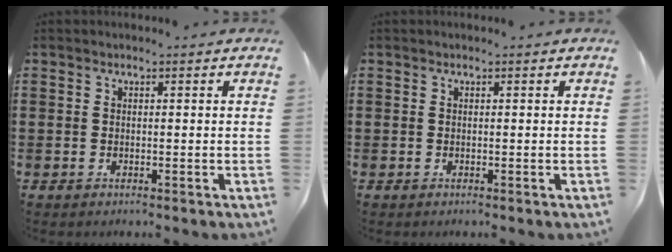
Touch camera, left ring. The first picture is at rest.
{"total": 0.0}